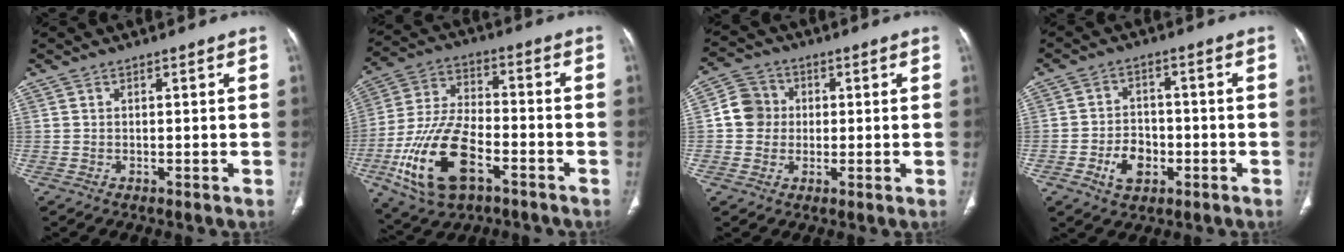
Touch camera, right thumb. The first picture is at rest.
{"total": 18.3, "force": [-7.6, 9.3, 13.8], "torque": [-0.272, 0.026, -0.134]}
{"total": 6.7, "force": [0.3, 6.3, 2.2], "torque": [-0.019, 0.013, -0.004]}
{"total": 6.8, "force": [-2.7, 5.0, 3.9], "torque": [-0.046, 0.021, -0.042]}